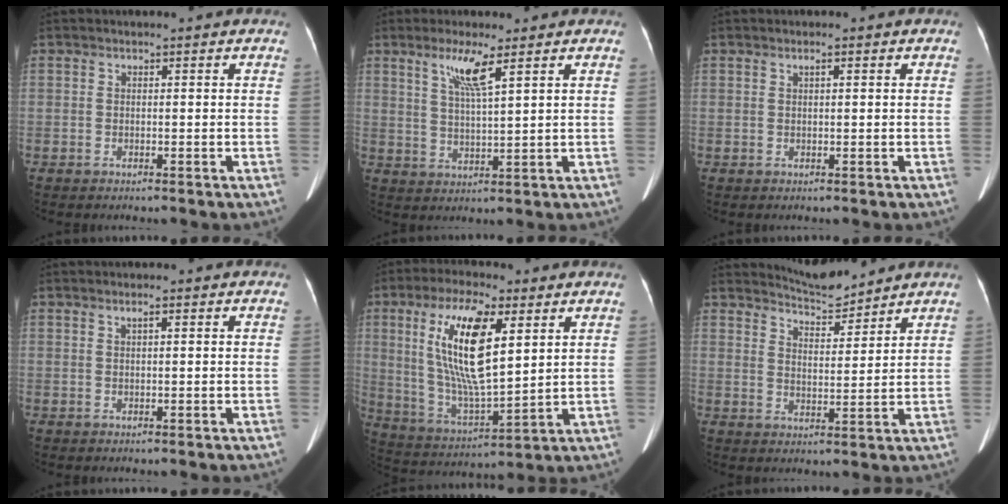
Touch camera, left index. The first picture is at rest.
{"total": 5.4, "force": [3.1, -0.2, 4.4], "torque": [-0.090, -0.004, 0.061]}
{"total": 0.7, "force": [0.4, 0.0, 0.6], "torque": [-0.012, 0.004, 0.009]}
{"total": 1.0, "force": [0.6, 0.0, 0.8], "torque": [-0.016, 0.004, 0.011]}
{"total": 15.5, "force": [5.1, 3.8, 14.1], "torque": [-0.284, 0.001, 0.096]}
{"total": 5.2, "force": [5.2, 0.7, 0.1], "torque": [-0.008, -0.002, 0.086]}